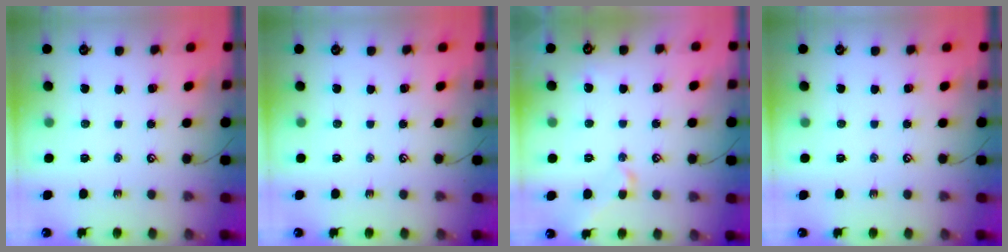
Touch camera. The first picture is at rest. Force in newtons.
{"total": 0.0}
{"total": 1.0, "press": 0.7, "slide": 0.7}
{"total": 0.0}